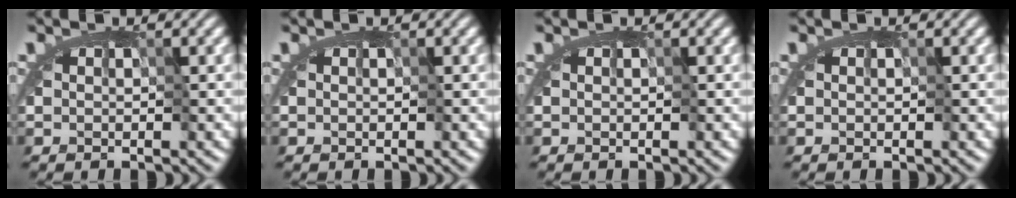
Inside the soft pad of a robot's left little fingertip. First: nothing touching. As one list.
[{"total": 0.0}, {"total": 0.0}, {"total": 0.0}]